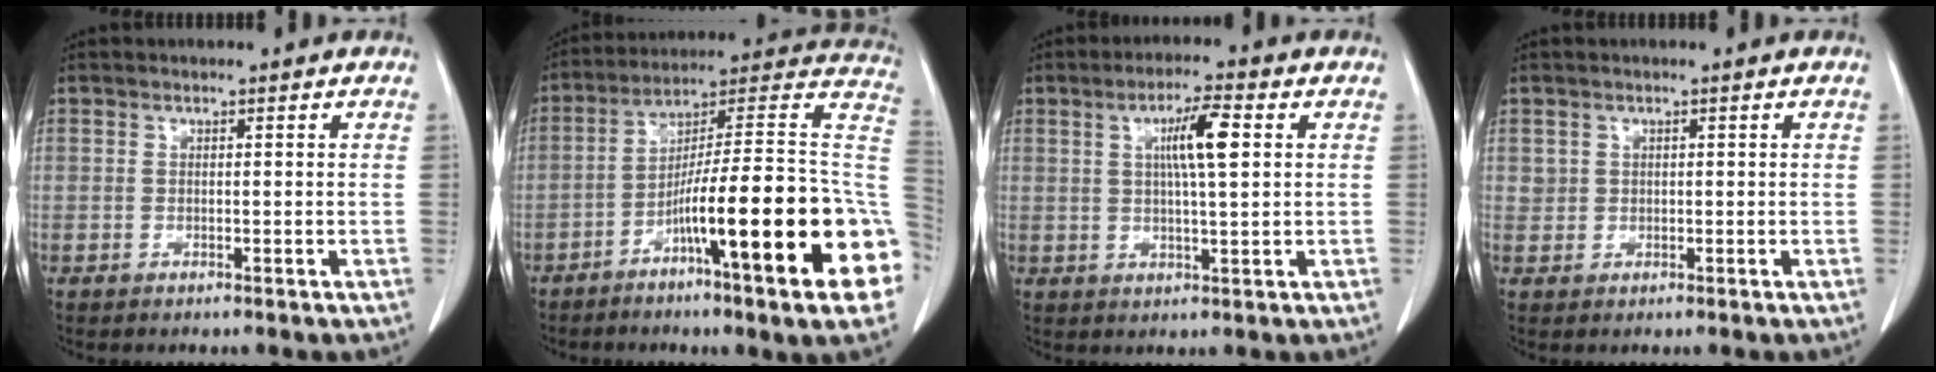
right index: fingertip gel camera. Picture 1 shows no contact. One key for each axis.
{"total": 25.9, "fx": -7.7, "fy": 0.9, "fz": 24.7, "tx": -0.267, "ty": 0.003, "tz": -0.130}
{"total": 6.8, "fx": 1.8, "fy": 0.5, "fz": 6.5, "tx": -0.115, "ty": 0.005, "tz": 0.030}
{"total": 1.2, "fx": 0.4, "fy": 1.1, "fz": 0.1, "tx": 0.011, "ty": 0.002, "tz": 0.004}